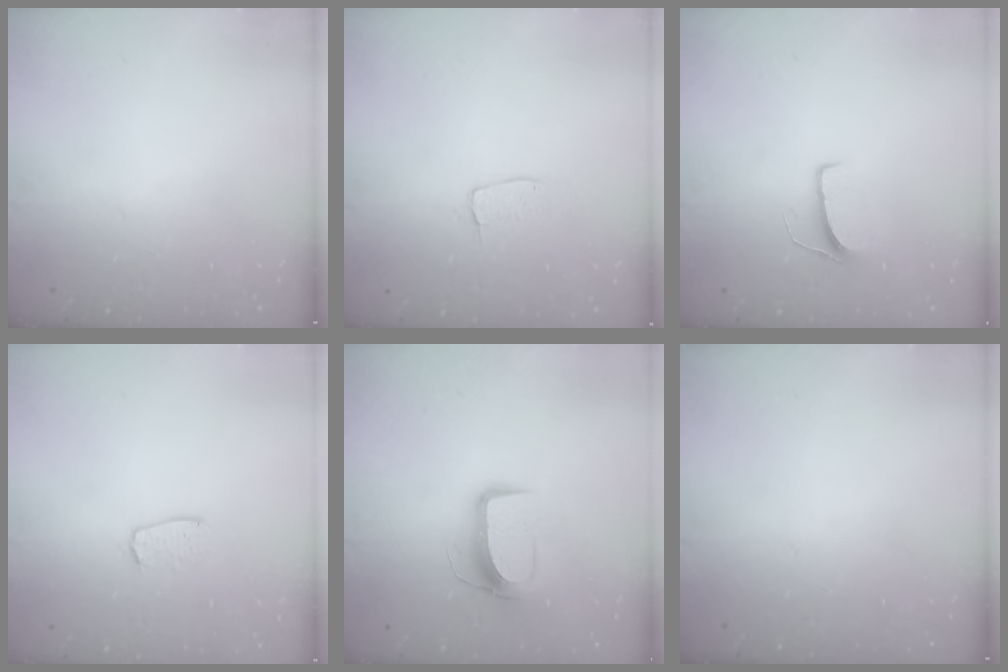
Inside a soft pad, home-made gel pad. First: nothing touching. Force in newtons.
{"total": 4.6, "press": 4.6, "slide": 0.3}
{"total": 6.4, "press": 6.4, "slide": 0.6}
{"total": 5.8, "press": 5.8, "slide": 0.4}
{"total": 9.9, "press": 9.9, "slide": 0.6}
{"total": 0.0}